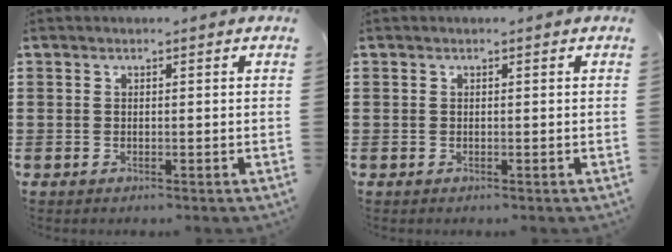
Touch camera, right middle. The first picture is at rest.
{"total": 0.0}